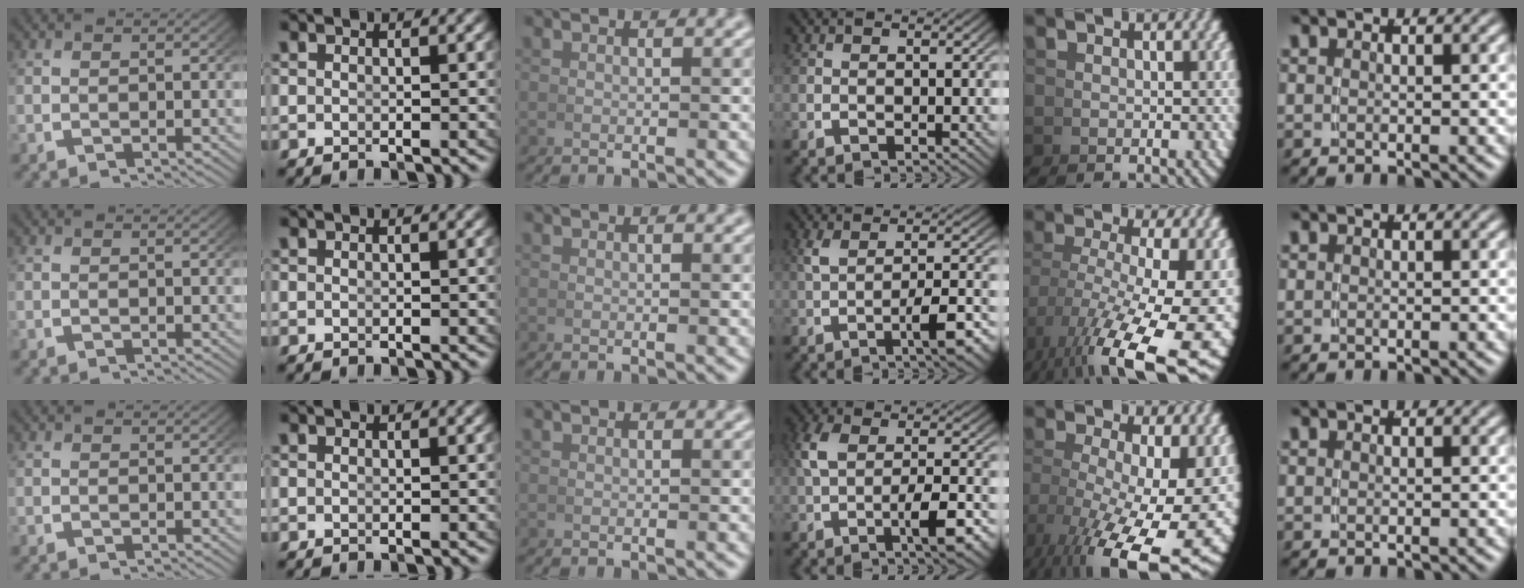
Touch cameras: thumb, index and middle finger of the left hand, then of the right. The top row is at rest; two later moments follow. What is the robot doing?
{"motion": "lift_and_place", "object": "cup"}